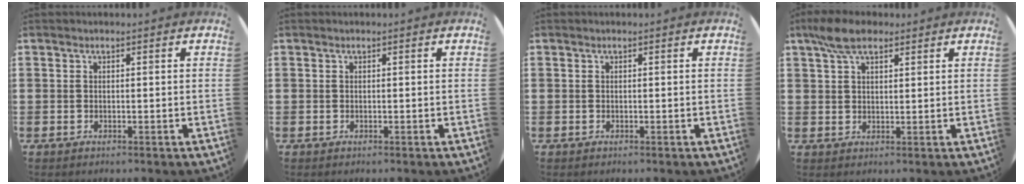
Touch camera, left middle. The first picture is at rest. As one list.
[{"total": 0.0}, {"total": 0.0}, {"total": 5.5, "force": [4.0, 2.5, 2.8], "torque": [-0.057, 0.001, 0.073]}]